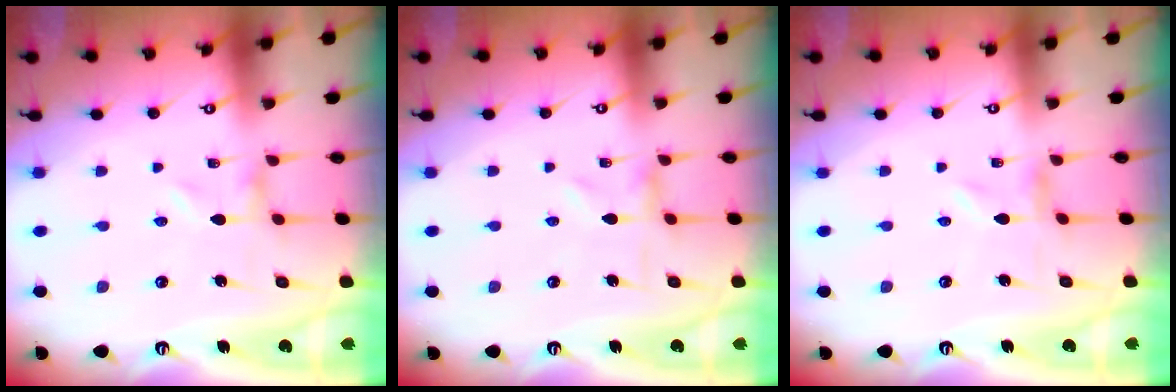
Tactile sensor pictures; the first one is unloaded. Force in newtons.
{"total": 0.9, "press": 0.9, "slide": 0.2}
{"total": 0.0}